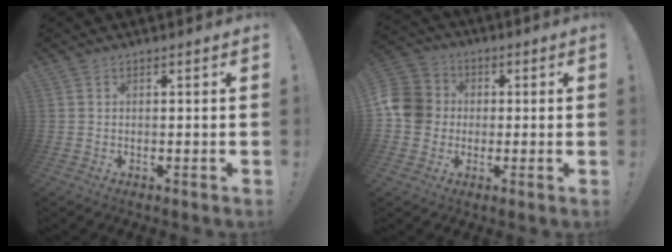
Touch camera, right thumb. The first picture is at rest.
{"total": 11.0, "force": [-0.3, 10.1, 4.4], "torque": [-0.077, 0.016, -0.002]}